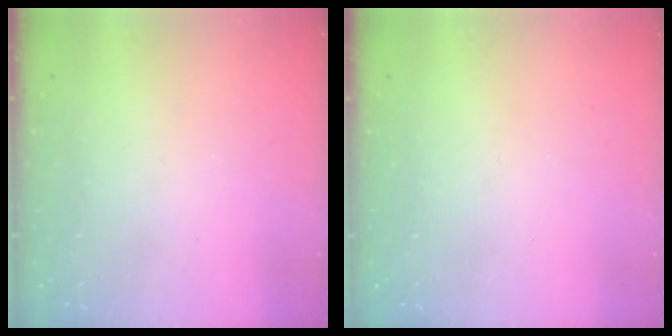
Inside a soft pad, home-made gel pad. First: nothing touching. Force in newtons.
{"total": 0.0}